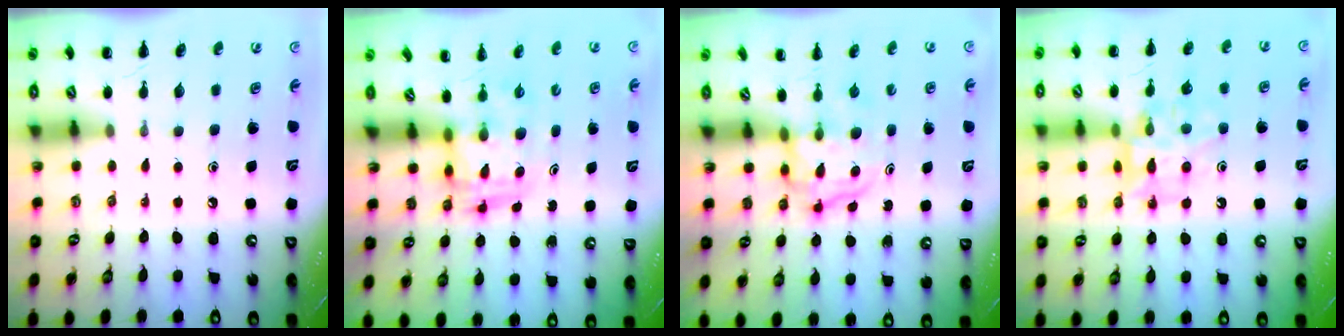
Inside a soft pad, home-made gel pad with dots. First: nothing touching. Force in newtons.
{"total": 3.4, "press": 3.4, "slide": 0.6}
{"total": 3.8, "press": 3.8, "slide": 0.4}
{"total": 13.4, "press": 13.3, "slide": 1.7}